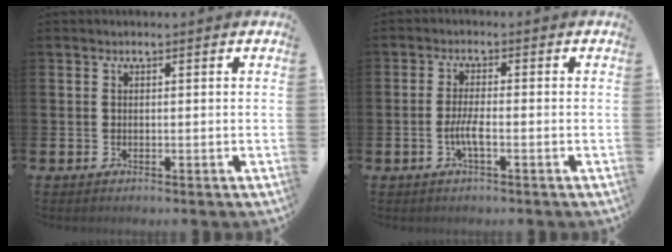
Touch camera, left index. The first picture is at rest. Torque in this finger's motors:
{"motor_torque": [0.12, 0.04, 0.35, 0.07]}